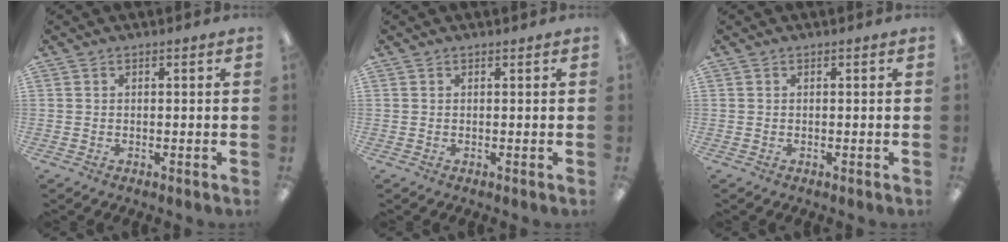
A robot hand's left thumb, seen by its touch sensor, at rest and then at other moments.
{"total": 0.0}
{"total": 0.0}